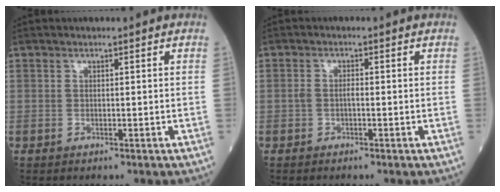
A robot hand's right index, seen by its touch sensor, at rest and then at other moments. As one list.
[{"total": 1.4, "force": [-0.4, 0.5, 1.2], "torque": [-0.024, 0.003, -0.007]}]